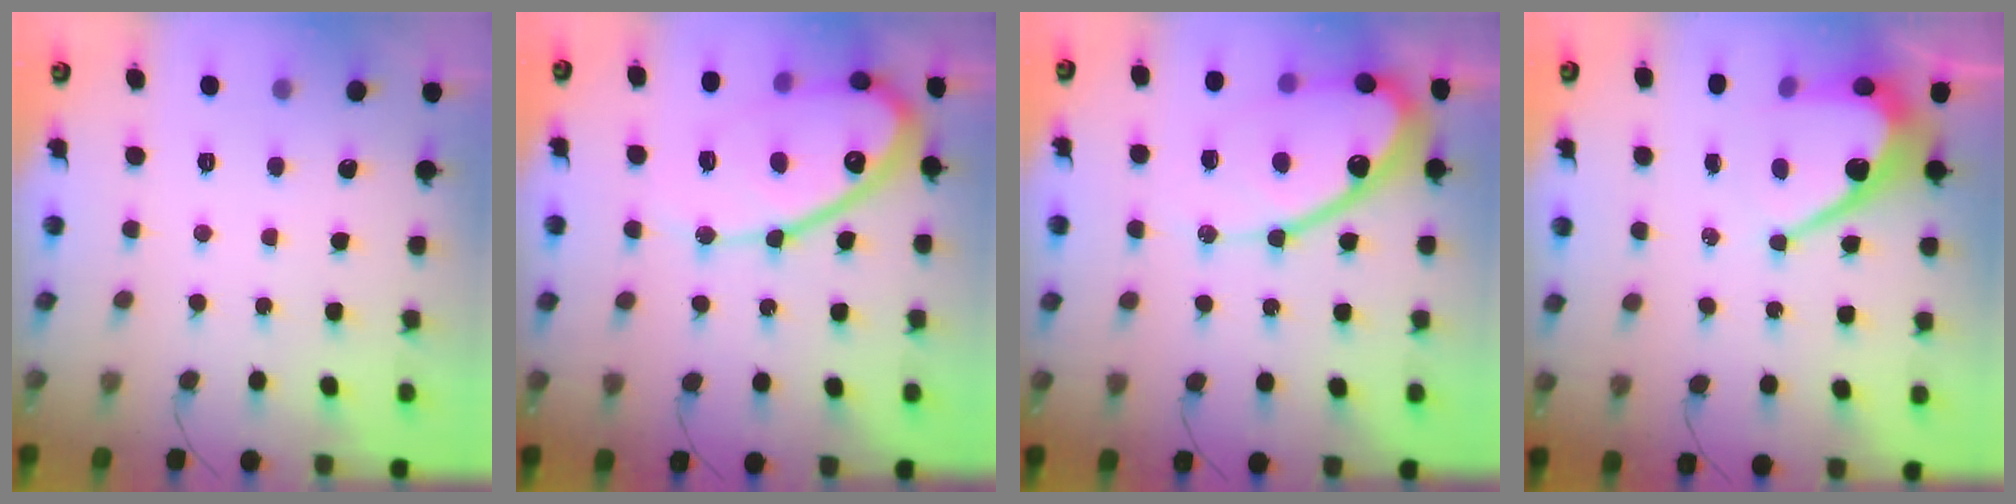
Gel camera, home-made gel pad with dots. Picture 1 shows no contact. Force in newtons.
{"total": 17.7, "press": 17.6, "slide": 1.6}
{"total": 17.5, "press": 17.4, "slide": 1.8}
{"total": 10.2, "press": 10.1, "slide": 0.9}